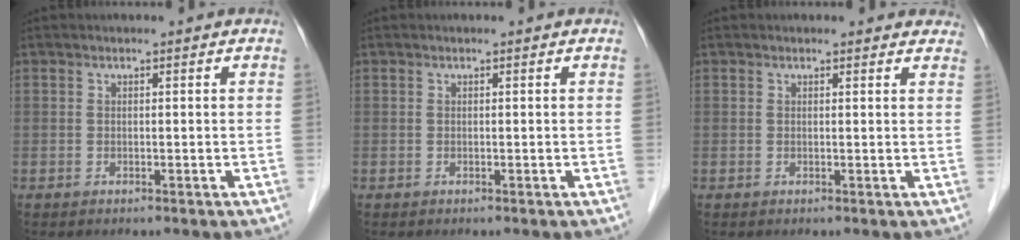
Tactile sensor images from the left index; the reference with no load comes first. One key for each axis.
{"total": 0.0}
{"total": 2.3, "fx": 2.1, "fy": 0.9, "fz": 0.5, "tx": -0.005, "ty": 0.007, "tz": 0.012}